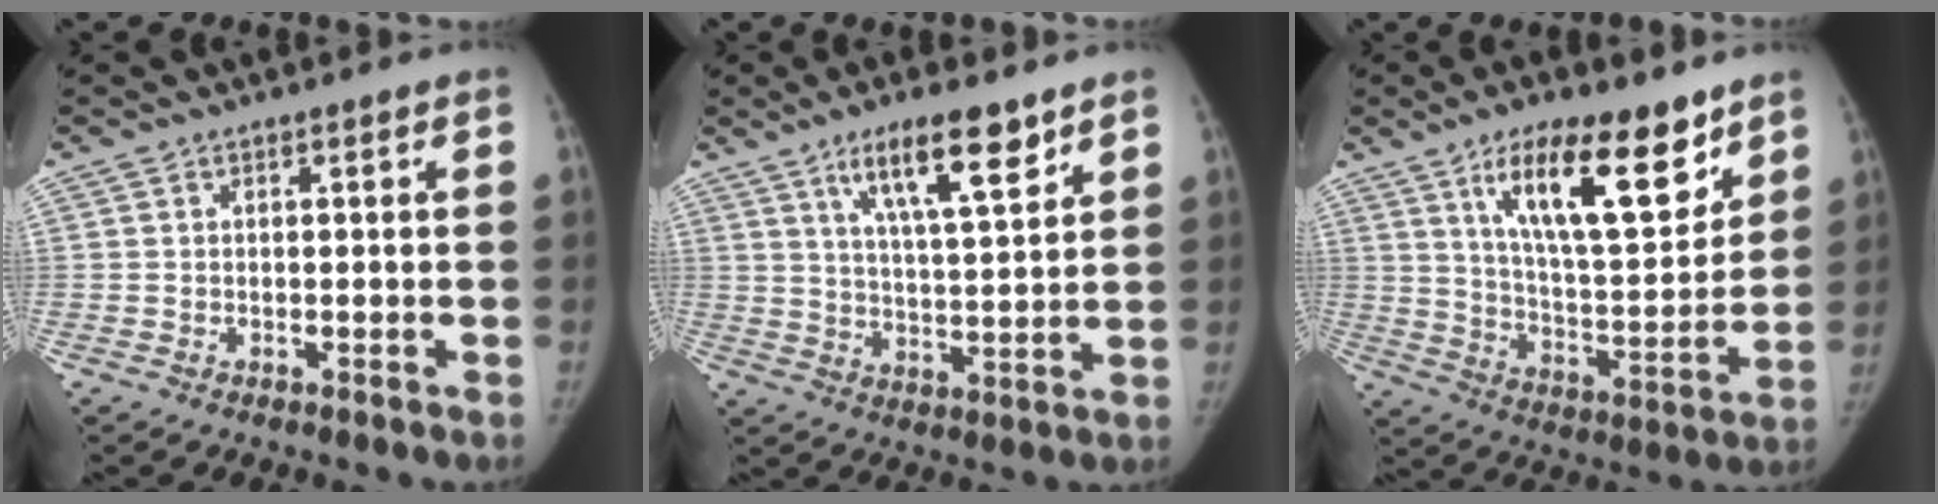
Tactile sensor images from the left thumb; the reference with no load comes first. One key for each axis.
{"total": 11.7, "fx": 7.2, "fy": 2.7, "fz": 8.8, "tx": -0.135, "ty": -0.037, "tz": 0.126}
{"total": 19.1, "fx": 11.3, "fy": 6.6, "fz": 13.9, "tx": -0.182, "ty": -0.066, "tz": 0.195}